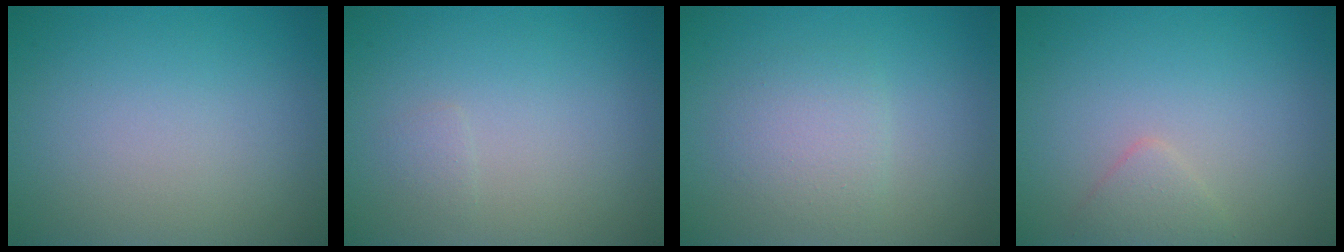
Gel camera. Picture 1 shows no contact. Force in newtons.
{"total": 0.6, "press": 0.6, "slide": 0.1}
{"total": 2.3, "press": 2.3, "slide": 0.1}
{"total": 1.4, "press": 1.4, "slide": 0.1}